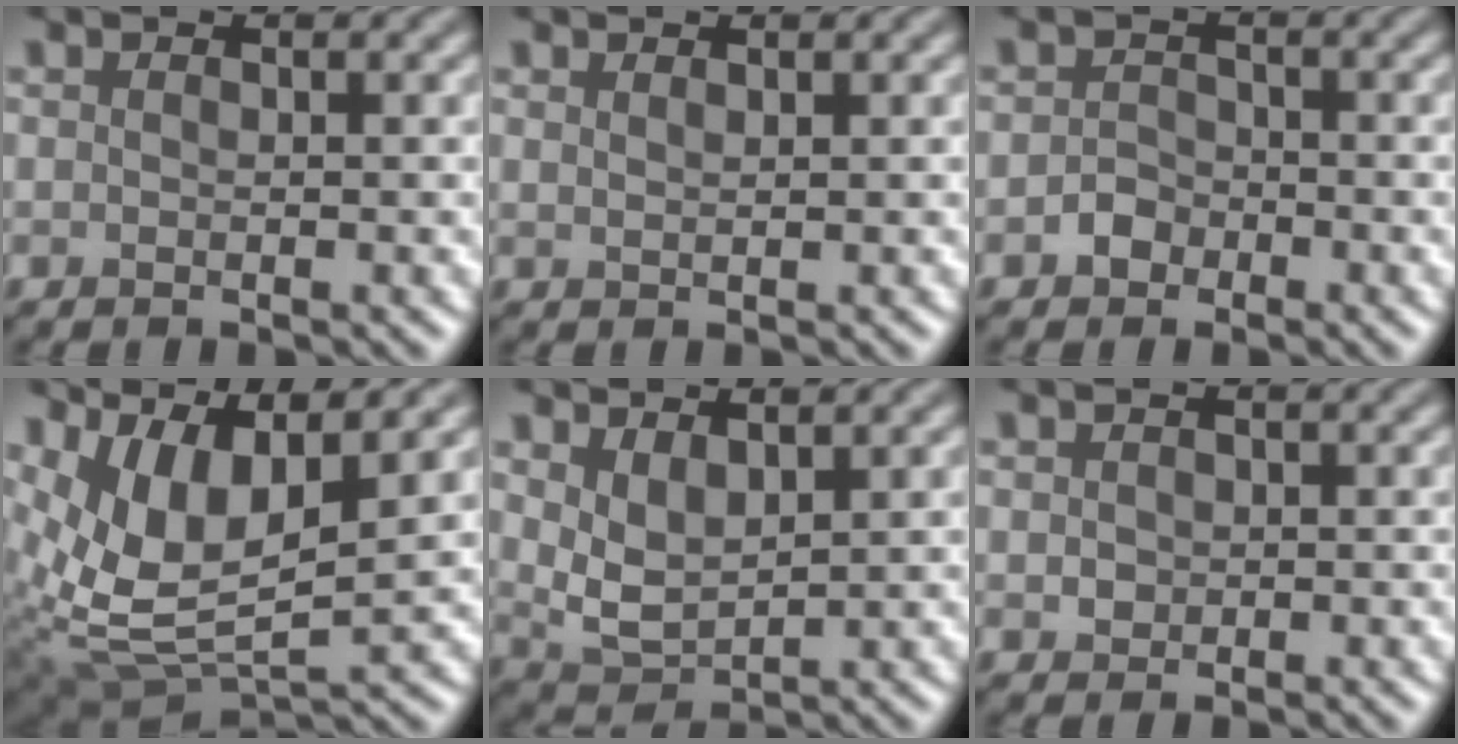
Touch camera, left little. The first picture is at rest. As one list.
[{"total": 0.6, "force": [0.6, 0.1, 0.2], "torque": [-0.004, 0.000, 0.013]}, {"total": 1.5, "force": [-0.9, 1.2, 0.4], "torque": [-0.002, 0.005, -0.018]}, {"total": 8.9, "force": [3.6, 4.0, 7.1], "torque": [-0.151, -0.005, 0.075]}, {"total": 3.3, "force": [1.5, 1.8, 2.3], "torque": [-0.056, -0.008, 0.037]}, {"total": 1.0, "force": [0.1, 1.0, 0.4], "torque": [-0.005, -0.002, 0.003]}]